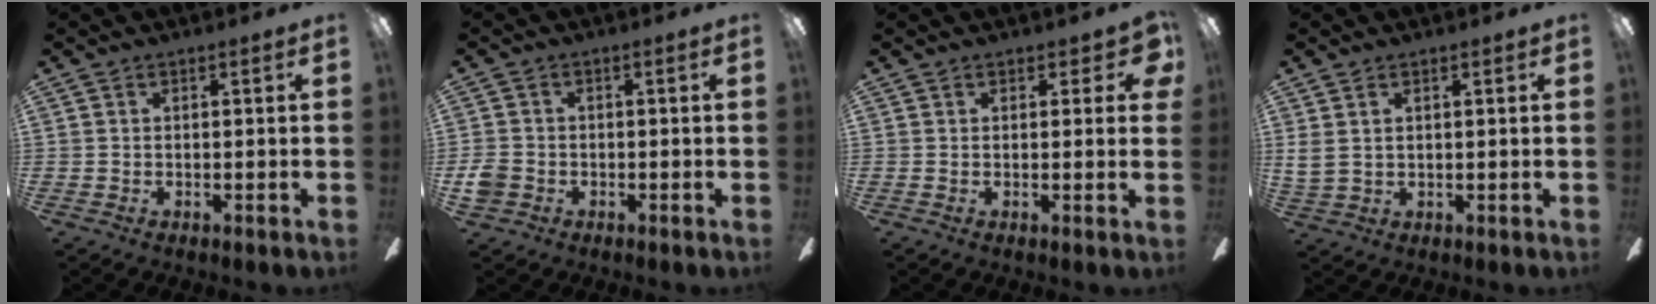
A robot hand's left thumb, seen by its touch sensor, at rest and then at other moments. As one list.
[{"total": 3.5, "force": [-1.7, 2.8, 1.4], "torque": [-0.033, 0.006, -0.033]}, {"total": 3.1, "force": [1.6, 1.6, 2.1], "torque": [-0.017, -0.003, 0.026]}, {"total": 3.2, "force": [1.4, 2.1, 1.8], "torque": [-0.039, 0.006, 0.027]}]